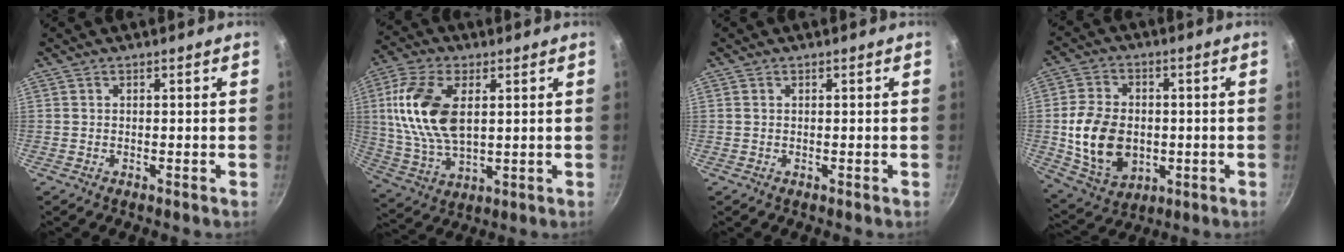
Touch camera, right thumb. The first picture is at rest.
{"total": 15.5, "force": [3.1, 8.5, 12.5], "torque": [-0.240, -0.006, 0.063]}
{"total": 0.0}
{"total": 14.4, "force": [-1.2, 10.5, 9.8], "torque": [-0.162, 0.003, -0.010]}